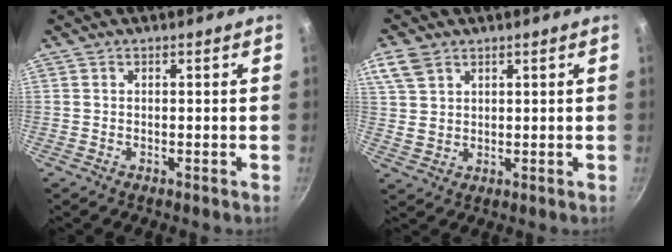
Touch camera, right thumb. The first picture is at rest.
{"total": 6.0, "force": [3.4, 4.1, 2.9], "torque": [-0.046, -0.009, 0.069]}